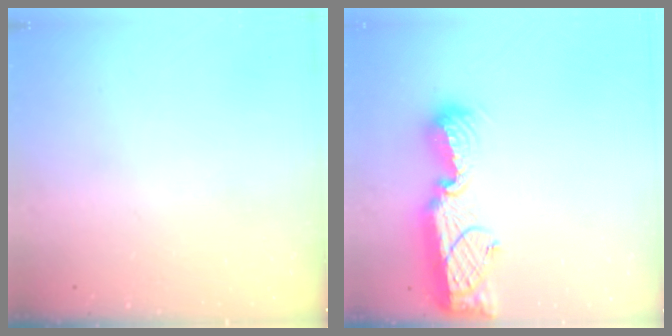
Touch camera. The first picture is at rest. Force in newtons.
{"total": 13.4, "press": 13.3, "slide": 0.6}